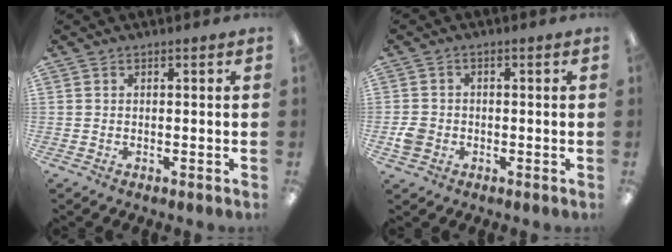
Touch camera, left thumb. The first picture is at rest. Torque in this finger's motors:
{"motor_torque": [-0.07, 0.09, -0.14, 0.06, 0.00]}